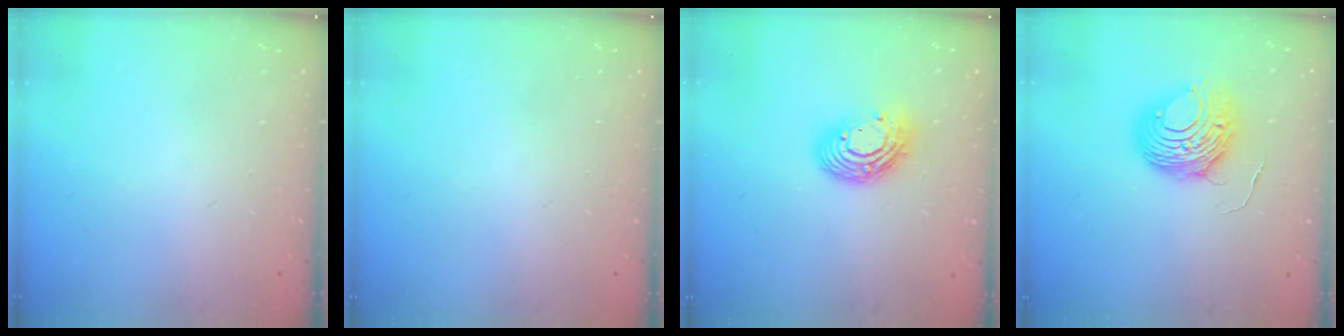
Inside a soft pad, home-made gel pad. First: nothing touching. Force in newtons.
{"total": 0.0}
{"total": 11.8, "press": 11.7, "slide": 0.9}
{"total": 8.7, "press": 8.7, "slide": 0.9}